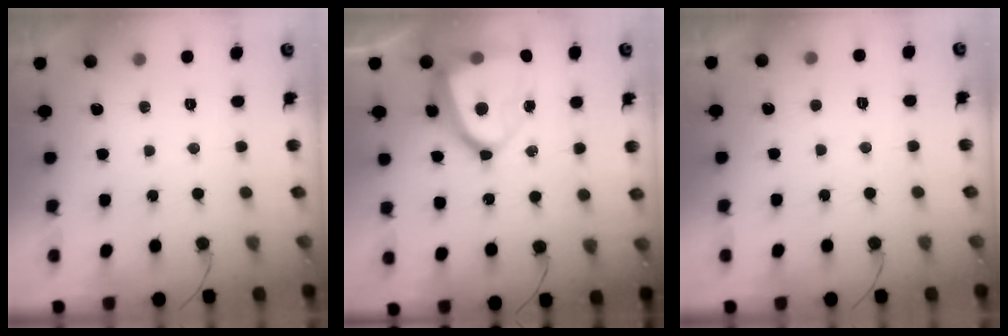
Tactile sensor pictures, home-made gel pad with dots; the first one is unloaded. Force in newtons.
{"total": 17.3, "press": 17.2, "slide": 1.6}
{"total": 2.1, "press": 2.1, "slide": 0.2}